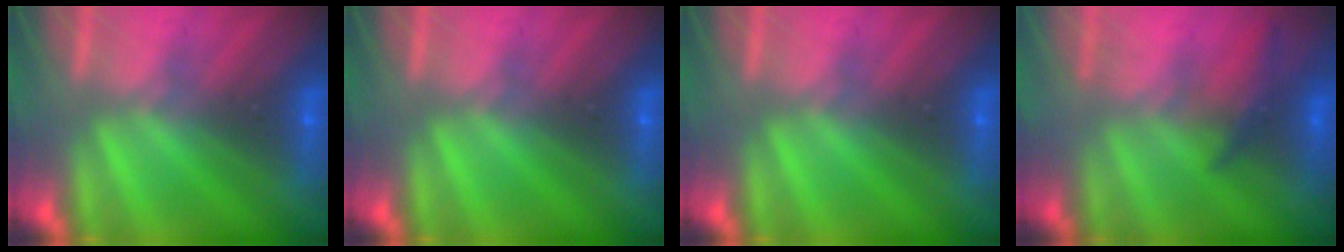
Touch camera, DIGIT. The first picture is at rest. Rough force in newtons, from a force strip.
{"total": 0.0}
{"total": 0.0}
{"total": 1.9}